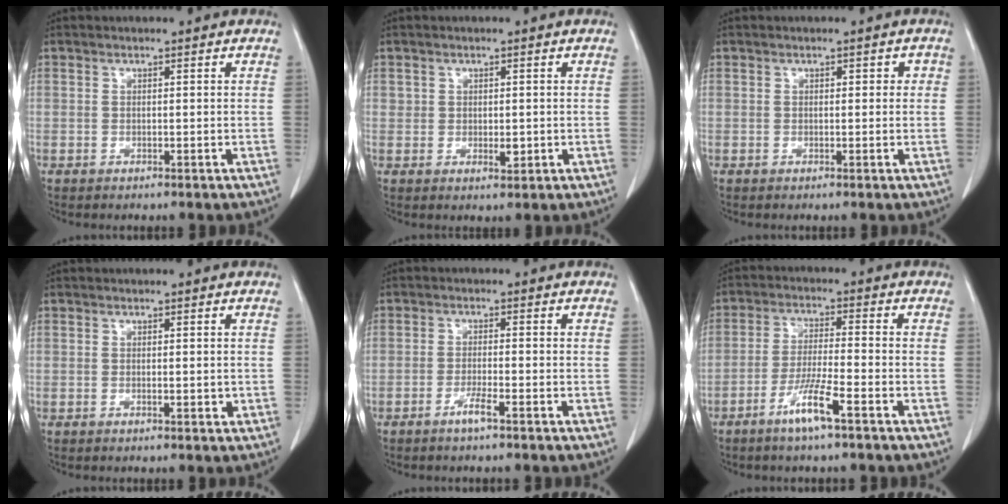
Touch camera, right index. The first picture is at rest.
{"total": 1.9, "force": [0.0, 1.4, 1.4], "torque": [-0.017, -0.003, 0.002]}
{"total": 1.6, "force": [0.3, 1.1, 1.2], "torque": [-0.013, 0.016, 0.004]}
{"total": 1.1, "force": [-0.1, 0.3, 1.0], "torque": [-0.014, -0.003, 0.000]}
{"total": 2.6, "force": [-1.7, -0.2, 2.0], "torque": [-0.040, -0.002, -0.034]}
{"total": 6.8, "force": [-4.0, -0.1, 5.4], "torque": [-0.107, -0.008, -0.079]}